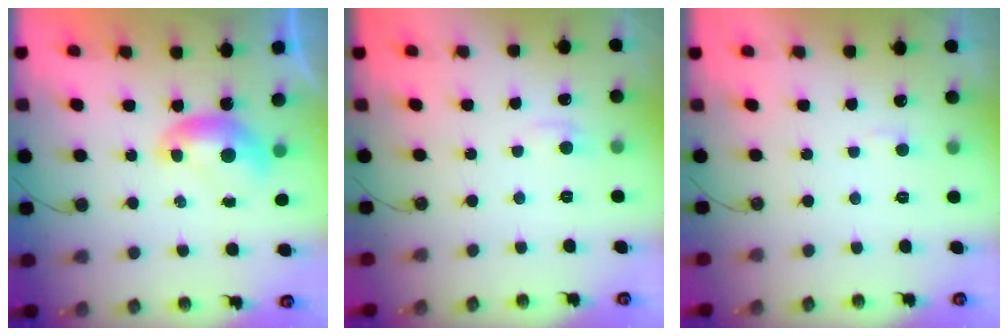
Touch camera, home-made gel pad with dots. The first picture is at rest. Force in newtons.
{"total": 1.1, "press": 0.8, "slide": 0.7}
{"total": 3.2, "press": 3.1, "slide": 0.4}